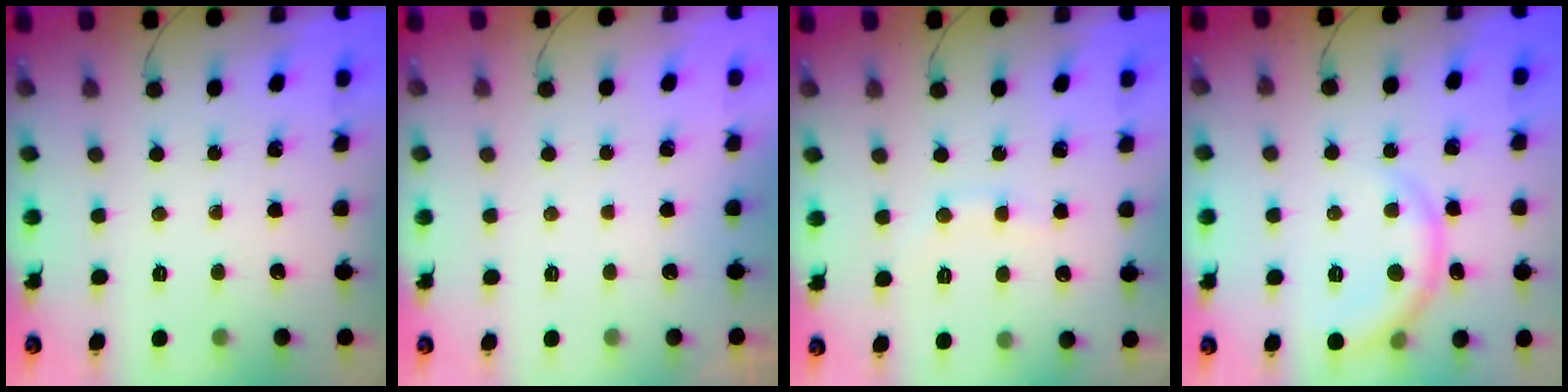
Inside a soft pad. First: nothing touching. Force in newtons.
{"total": 3.0, "press": 3.0, "slide": 0.1}
{"total": 5.5, "press": 5.4, "slide": 1.3}
{"total": 6.7, "press": 6.7, "slide": 0.9}